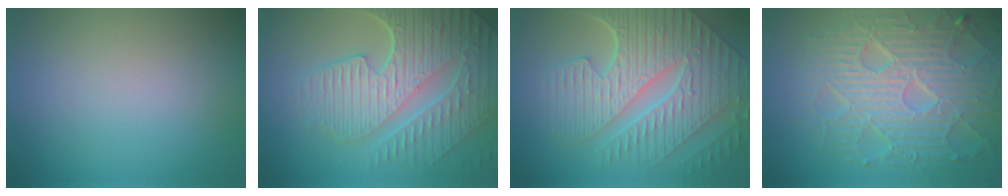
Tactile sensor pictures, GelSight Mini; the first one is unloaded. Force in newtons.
{"total": 9.7, "press": 6.6, "slide": 7.0}
{"total": 10.0, "press": 7.1, "slide": 7.0}
{"total": 9.0, "press": 6.5, "slide": 6.3}